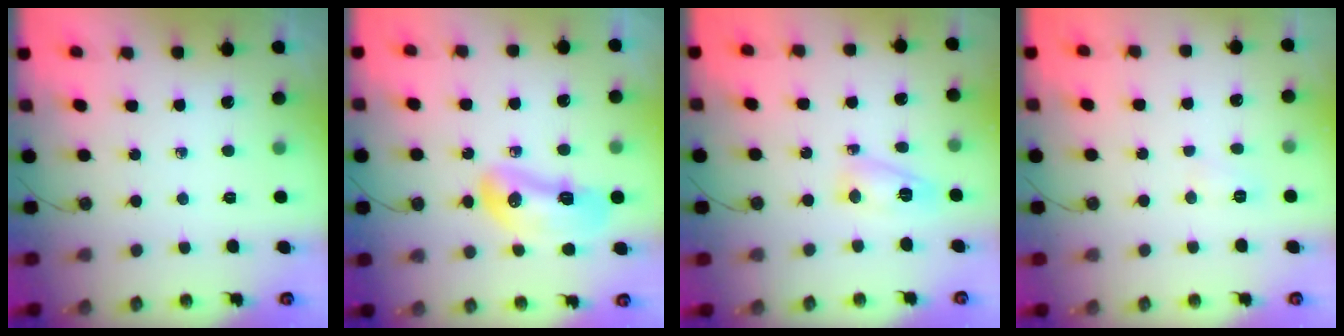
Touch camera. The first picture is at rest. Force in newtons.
{"total": 11.3, "press": 11.2, "slide": 1.1}
{"total": 6.2, "press": 6.1, "slide": 0.6}
{"total": 5.9, "press": 5.9, "slide": 0.6}